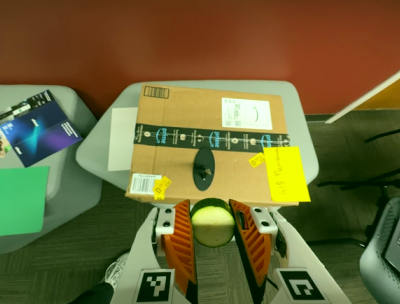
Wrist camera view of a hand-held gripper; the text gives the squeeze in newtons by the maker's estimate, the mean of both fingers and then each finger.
{"total": 11.6, "left": 11.7, "right": 11.5}